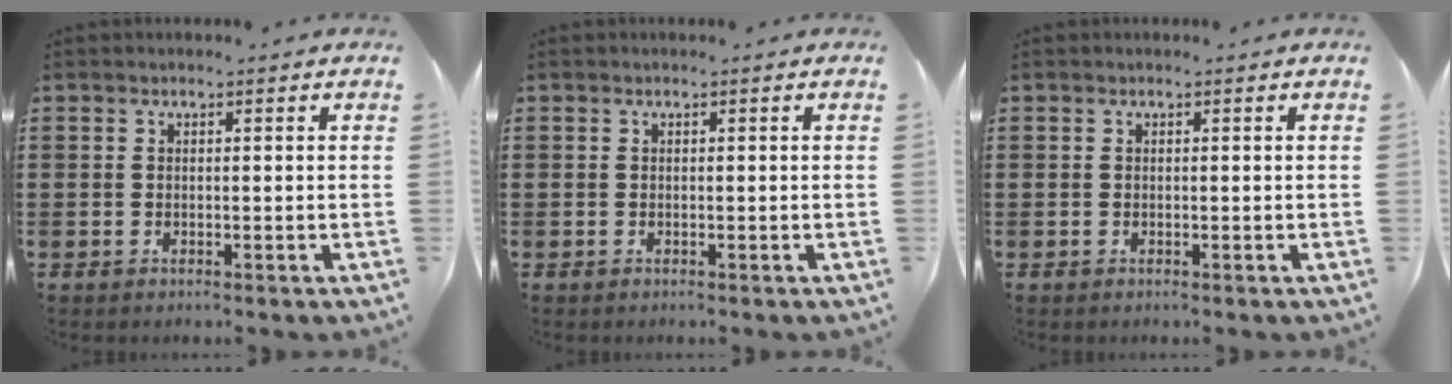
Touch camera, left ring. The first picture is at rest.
{"total": 0.0}
{"total": 0.0}